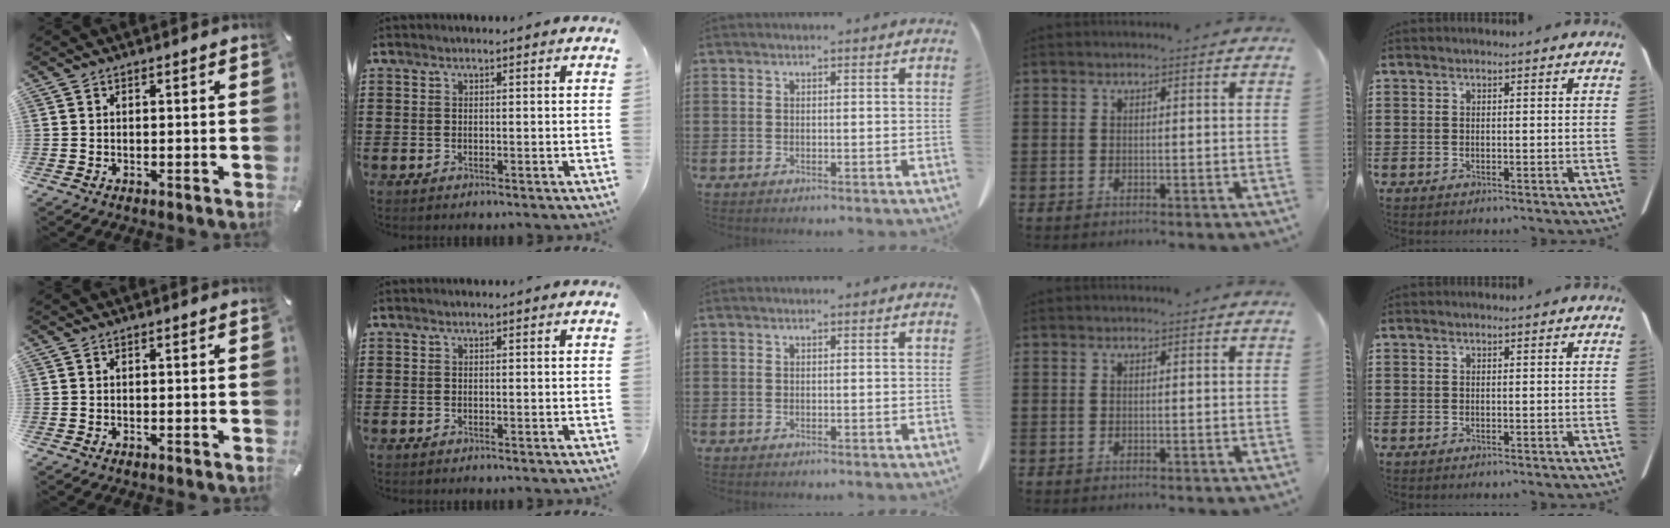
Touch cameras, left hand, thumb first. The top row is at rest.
{}